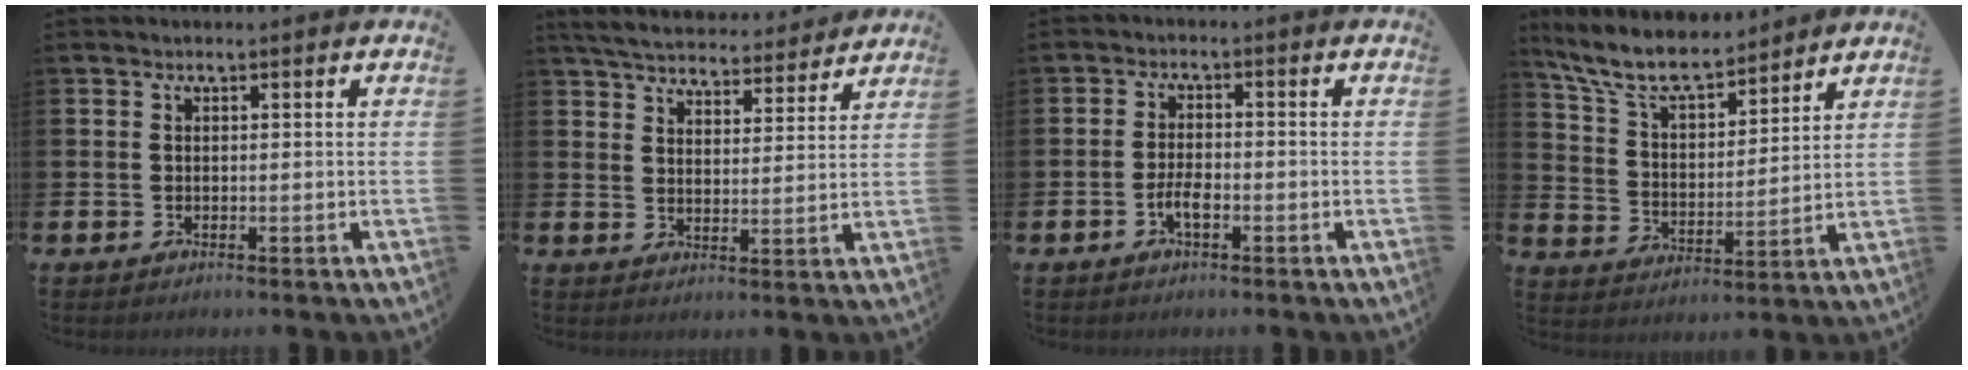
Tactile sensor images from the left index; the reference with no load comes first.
{"total": 5.6, "force": [5.4, 1.1, 0.9], "torque": [-0.038, -0.037, 0.093]}
{"total": 2.7, "force": [-1.1, 1.0, 2.3], "torque": [-0.048, 0.005, -0.019]}
{"total": 8.8, "force": [7.9, 2.3, 3.2], "torque": [-0.100, -0.042, 0.142]}